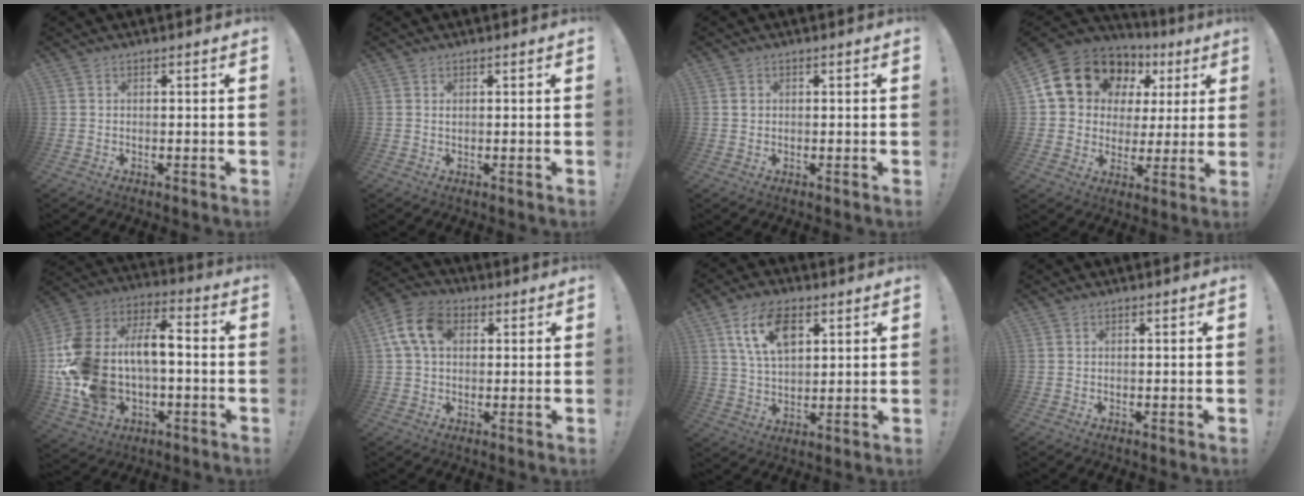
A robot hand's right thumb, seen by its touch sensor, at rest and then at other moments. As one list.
[{"total": 0.5, "force": [0.3, 0.3, 0.3], "torque": [-0.010, 0.004, 0.007]}, {"total": 1.0, "force": [0.3, 0.9, 0.2], "torque": [0.000, 0.002, 0.005]}, {"total": 16.7, "force": [9.1, 12.1, 7.1], "torque": [-0.120, -0.049, 0.190]}, {"total": 18.2, "force": [-1.0, 12.4, 13.4], "torque": [-0.268, 0.007, -0.006]}, {"total": 11.5, "force": [2.9, 7.8, 7.9], "torque": [-0.154, 0.014, 0.058]}, {"total": 12.9, "force": [5.8, 7.3, 8.9], "torque": [-0.165, -0.001, 0.107]}, {"total": 0.0}]